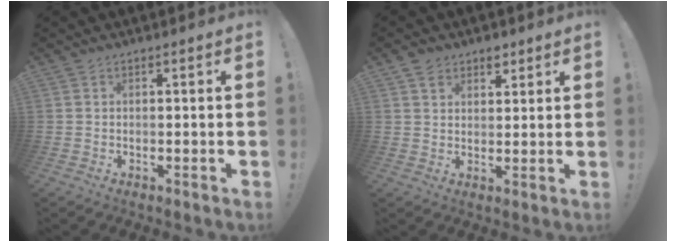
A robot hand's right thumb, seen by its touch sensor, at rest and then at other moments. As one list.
[{"total": 4.9, "force": [3.3, 3.4, 1.2], "torque": [-0.013, -0.018, 0.060]}]